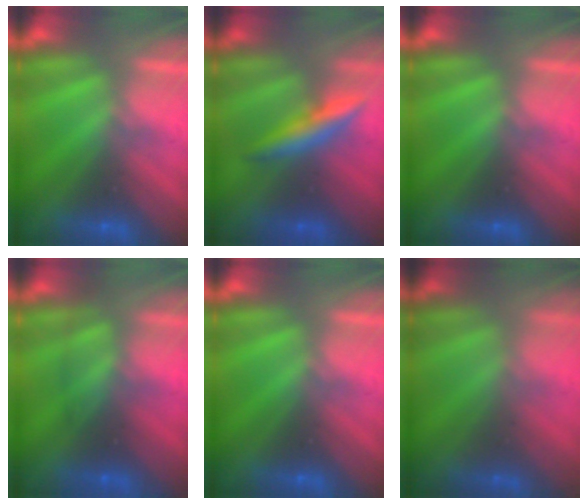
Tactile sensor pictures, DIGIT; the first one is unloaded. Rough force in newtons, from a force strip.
{"total": 2.6}
{"total": 0.0}
{"total": 2.4}
{"total": 0.0}
{"total": 1.8}